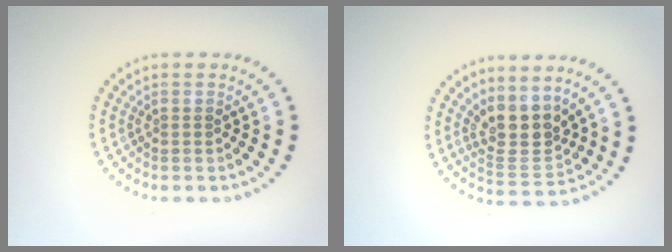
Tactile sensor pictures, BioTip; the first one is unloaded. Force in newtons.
{"total": 4.0, "press": 3.5, "slide": 1.9}